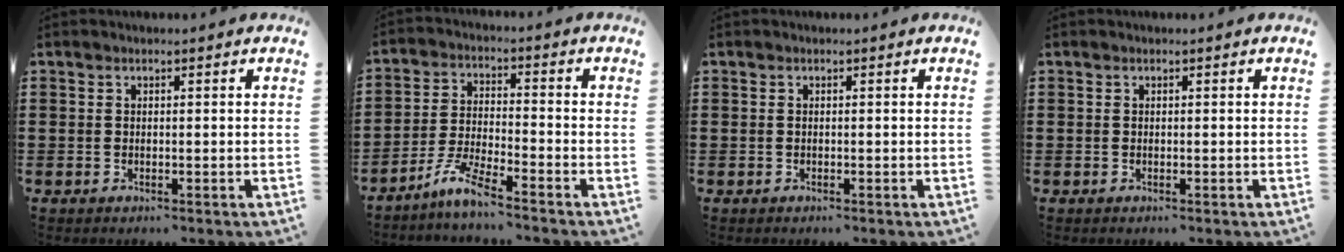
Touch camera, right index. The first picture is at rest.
{"total": 5.9, "force": [-5.1, -0.2, 2.9], "torque": [-0.085, -0.018, -0.104]}
{"total": 0.0}
{"total": 0.0}